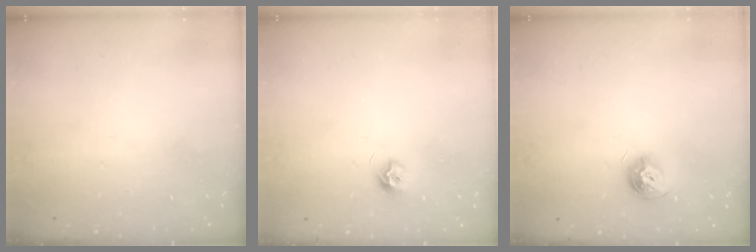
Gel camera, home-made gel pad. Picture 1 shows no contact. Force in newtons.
{"total": 7.6, "press": 7.6, "slide": 0.6}
{"total": 8.9, "press": 8.9, "slide": 0.5}